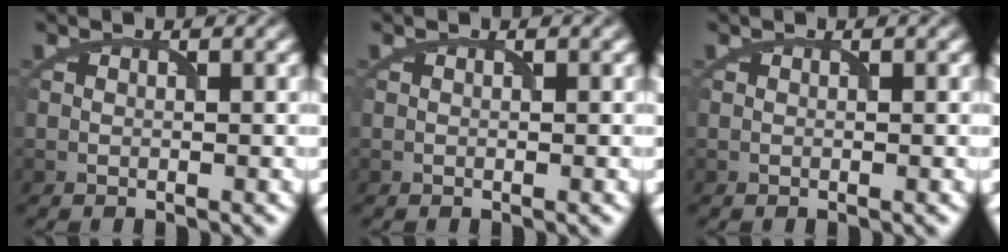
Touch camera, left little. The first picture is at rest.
{"total": 0.0}
{"total": 0.0}